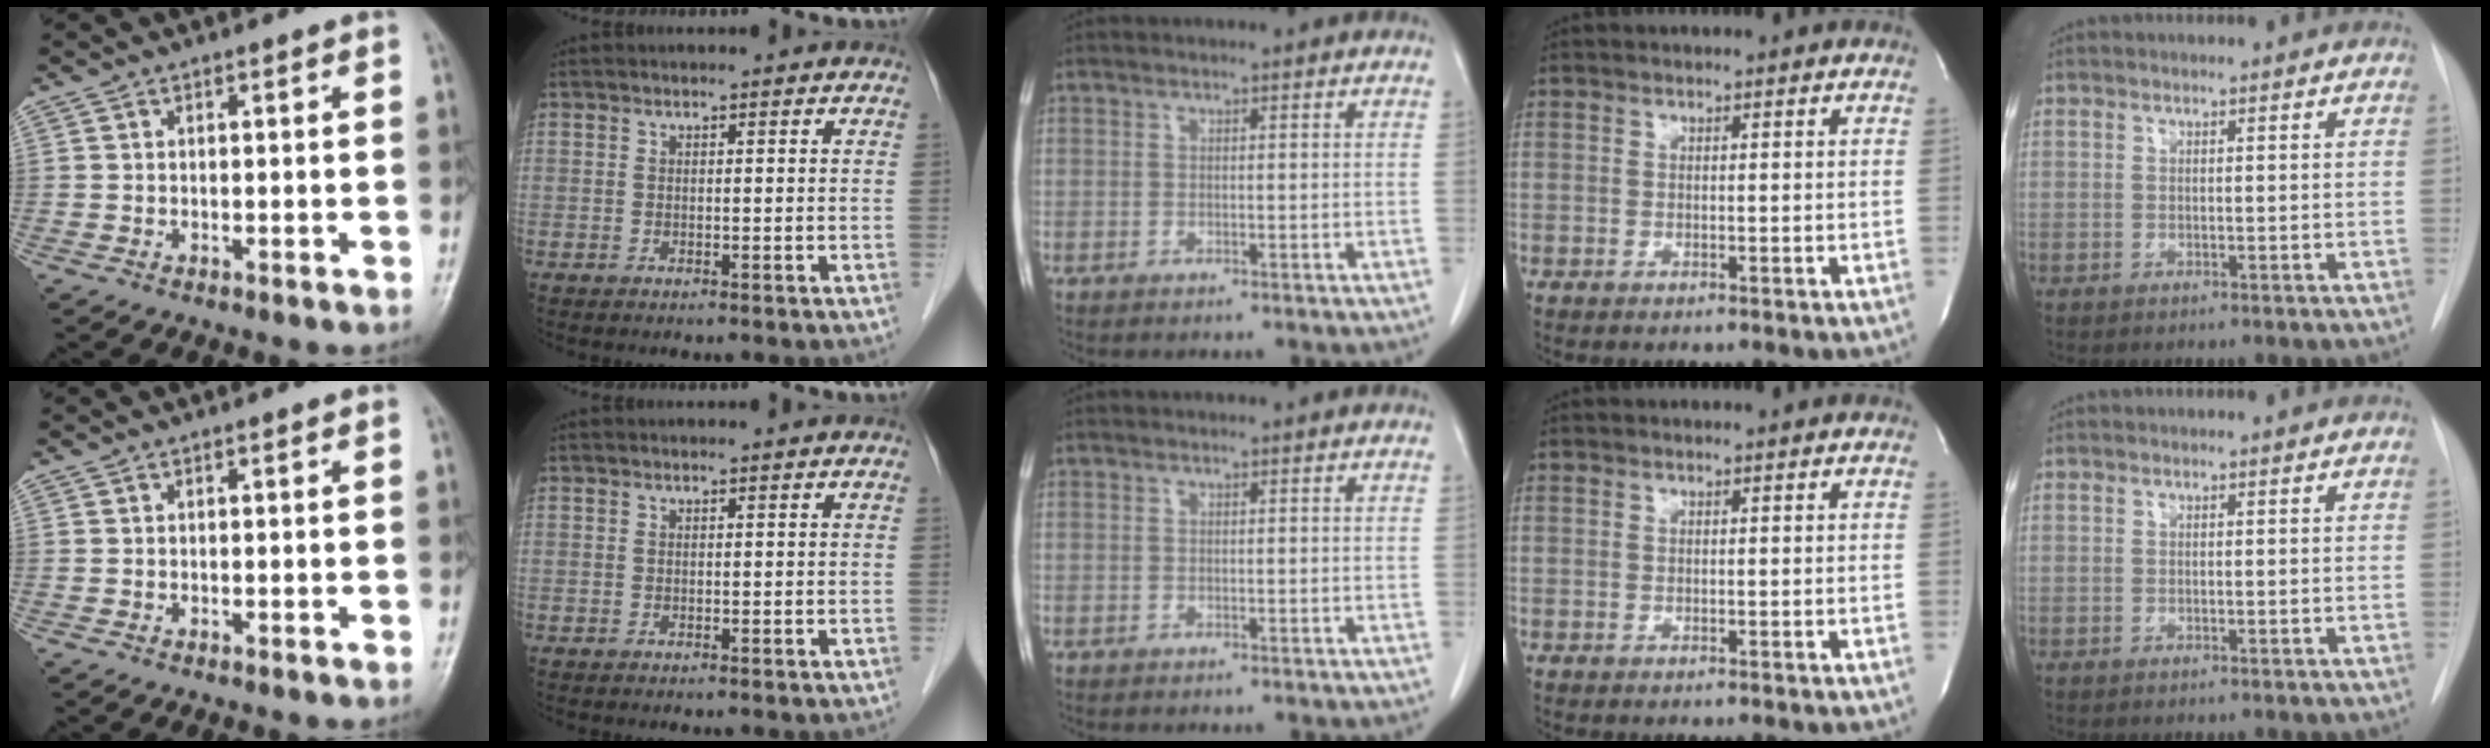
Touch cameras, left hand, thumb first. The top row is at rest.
{}